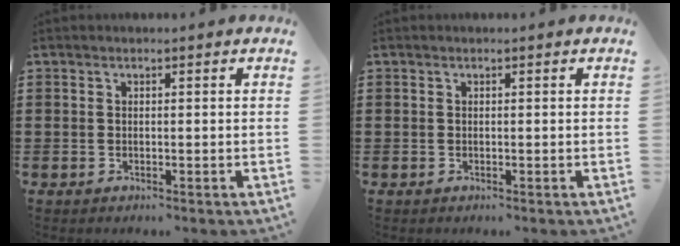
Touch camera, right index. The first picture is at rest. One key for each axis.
{"total": 0.0}